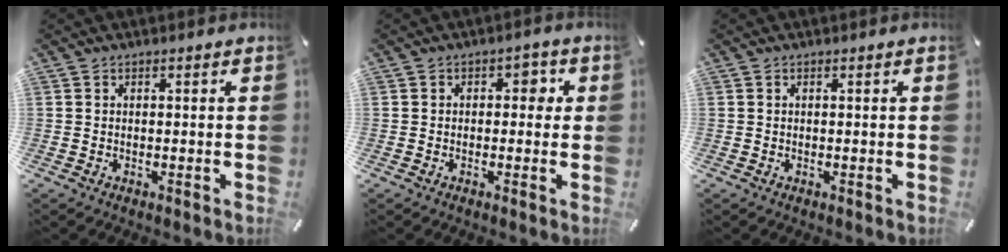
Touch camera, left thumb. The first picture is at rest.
{"total": 2.9, "force": [-0.1, 2.1, 2.0], "torque": [-0.019, 0.004, -0.012]}
{"total": 0.0}